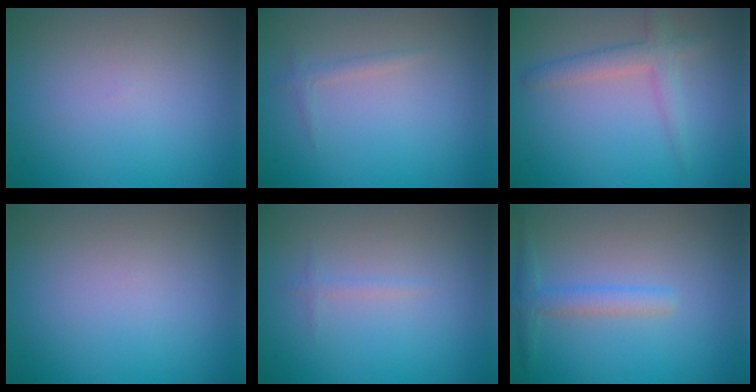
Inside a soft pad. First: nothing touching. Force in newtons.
{"total": 0.8, "press": 0.8, "slide": 0.1}
{"total": 2.6, "press": 2.6, "slide": 0.1}
{"total": 0.0}
{"total": 0.7, "press": 0.7, "slide": 0.0}
{"total": 2.0, "press": 2.0, "slide": 0.1}